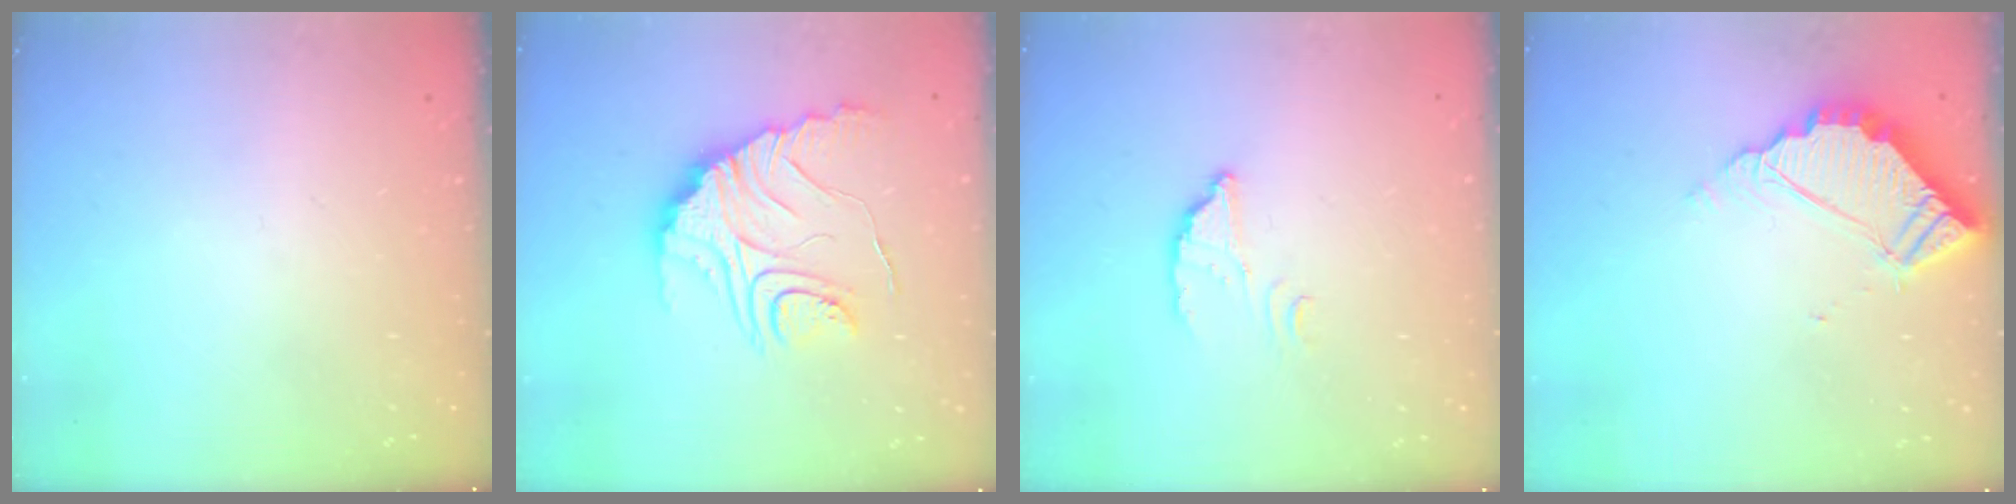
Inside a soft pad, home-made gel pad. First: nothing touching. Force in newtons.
{"total": 13.3, "press": 13.3, "slide": 0.6}
{"total": 2.4, "press": 2.4, "slide": 0.3}
{"total": 5.8, "press": 5.8, "slide": 0.5}